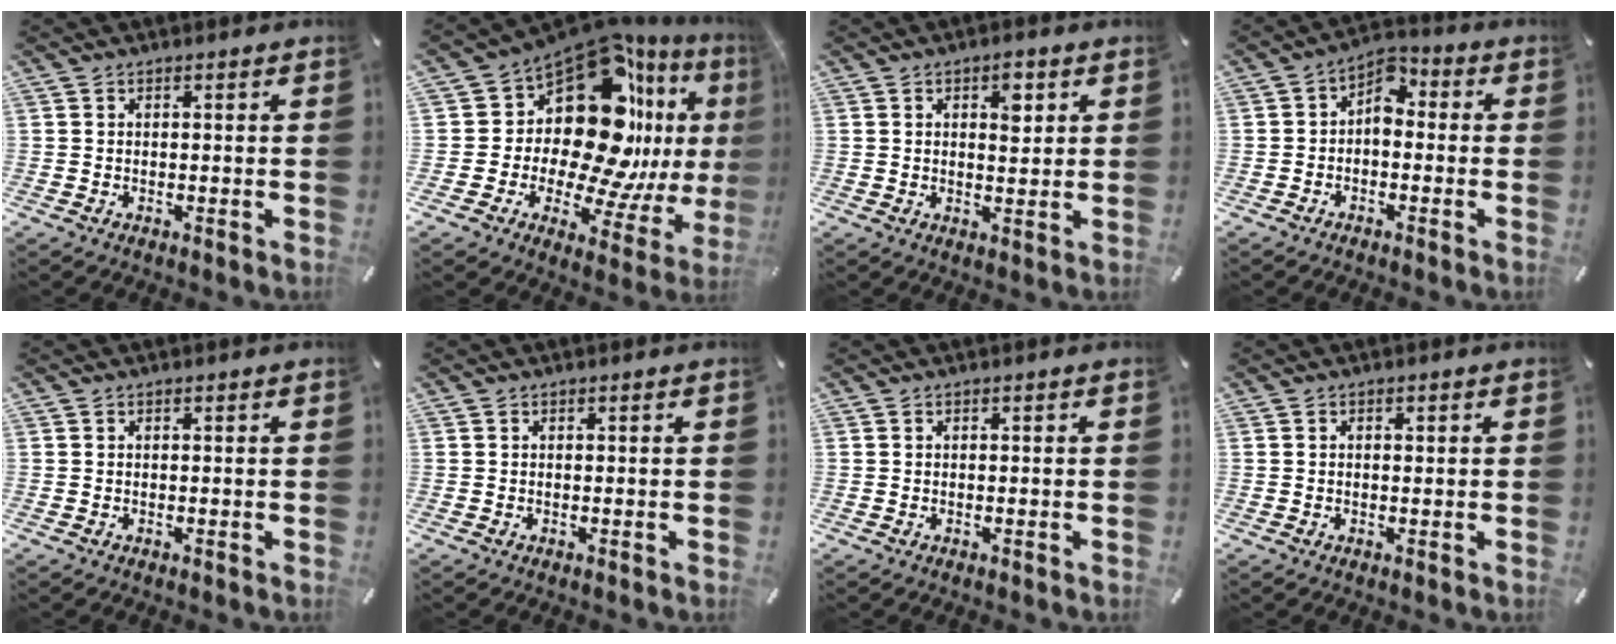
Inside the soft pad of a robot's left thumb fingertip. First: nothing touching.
{"total": 21.2, "force": [7.7, 12.5, 15.3], "torque": [-0.261, -0.099, 0.127]}
{"total": 4.8, "force": [1.8, 2.6, 3.6], "torque": [-0.037, -0.009, 0.021]}
{"total": 4.8, "force": [-0.6, 3.5, 3.2], "torque": [-0.055, 0.007, -0.017]}
{"total": 0.0}
{"total": 0.0}
{"total": 0.0}
{"total": 0.8, "force": [0.0, 0.5, 0.6], "torque": [-0.012, 0.002, -0.001]}